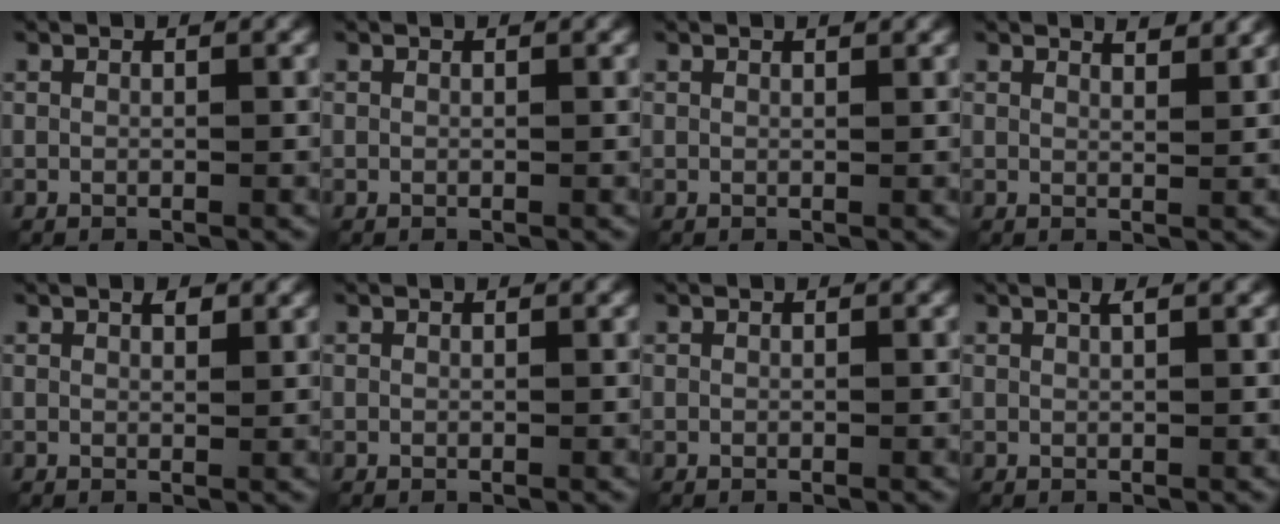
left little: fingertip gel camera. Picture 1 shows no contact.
{"total": 0.0}
{"total": 0.6, "force": [0.5, 0.1, 0.3], "torque": [-0.003, 0.001, 0.009]}
{"total": 1.9, "force": [1.8, 0.3, 0.7], "torque": [-0.008, -0.002, 0.023]}
{"total": 1.2, "force": [0.8, 0.5, 0.7], "torque": [-0.011, 0.000, 0.014]}
{"total": 0.0}
{"total": 0.0}
{"total": 1.4, "force": [0.9, 0.3, 1.1], "torque": [-0.012, -0.001, 0.010]}